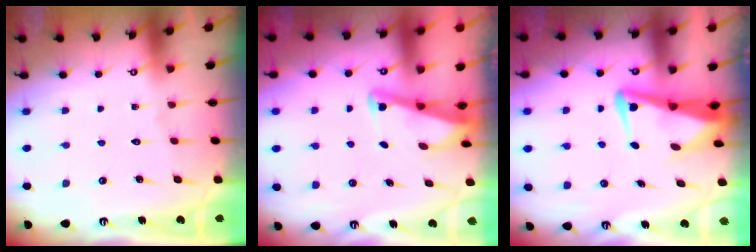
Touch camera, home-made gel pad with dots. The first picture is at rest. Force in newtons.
{"total": 2.7, "press": 2.7, "slide": 0.3}
{"total": 6.3, "press": 6.2, "slide": 1.5}